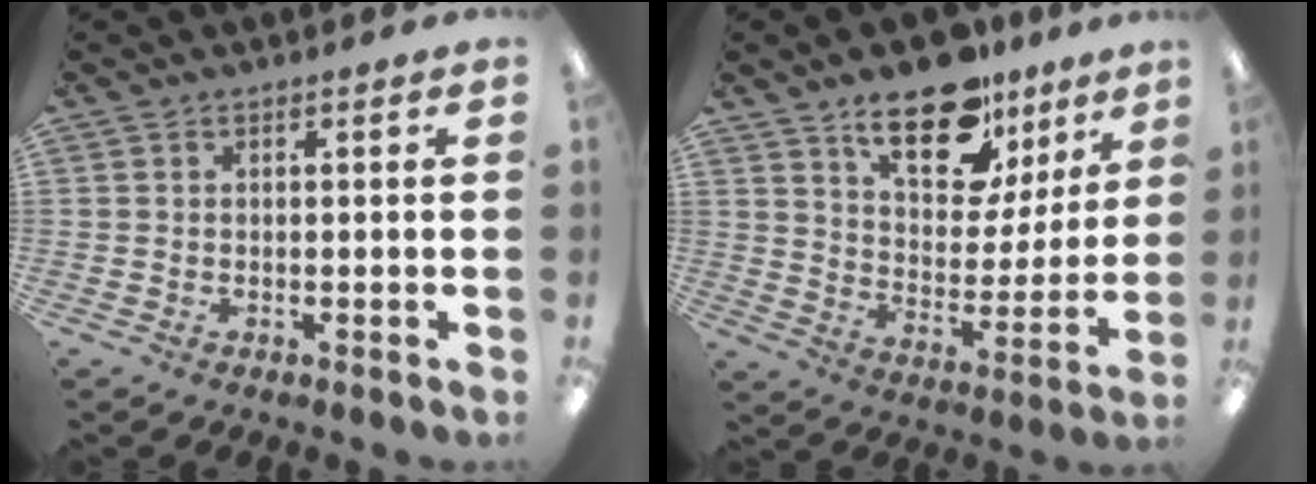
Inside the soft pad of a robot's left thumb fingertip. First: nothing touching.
{"total": 18.0, "force": [12.4, 8.7, 9.7], "torque": [-0.146, -0.069, 0.215]}